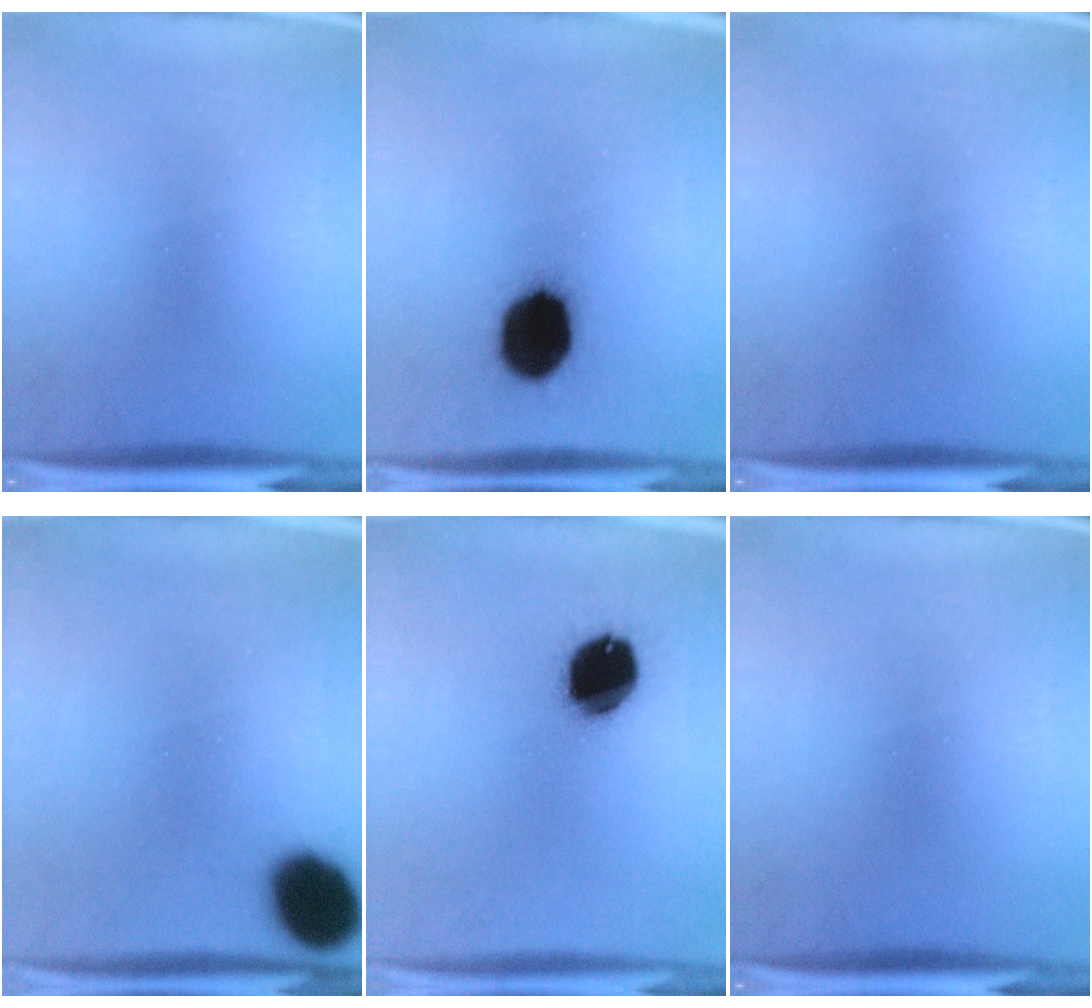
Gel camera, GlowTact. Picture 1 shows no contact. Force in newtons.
{"total": 15.6}
{"total": 0.0}
{"total": 13.7}
{"total": 14.8}
{"total": 0.0}